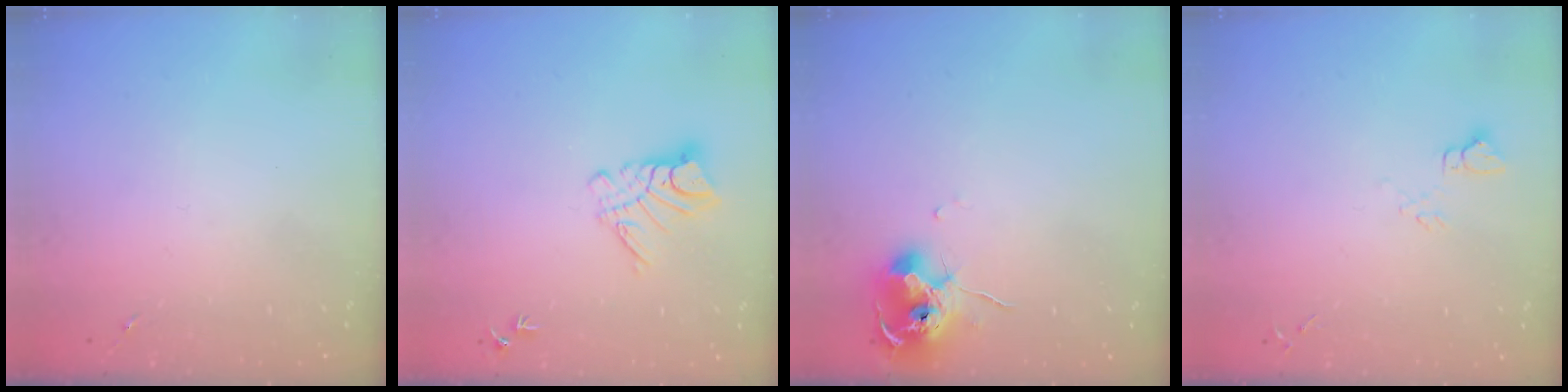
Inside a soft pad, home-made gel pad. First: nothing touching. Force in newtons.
{"total": 9.5, "press": 9.5, "slide": 0.9}
{"total": 10.4, "press": 10.3, "slide": 1.2}
{"total": 4.6, "press": 4.6, "slide": 0.5}